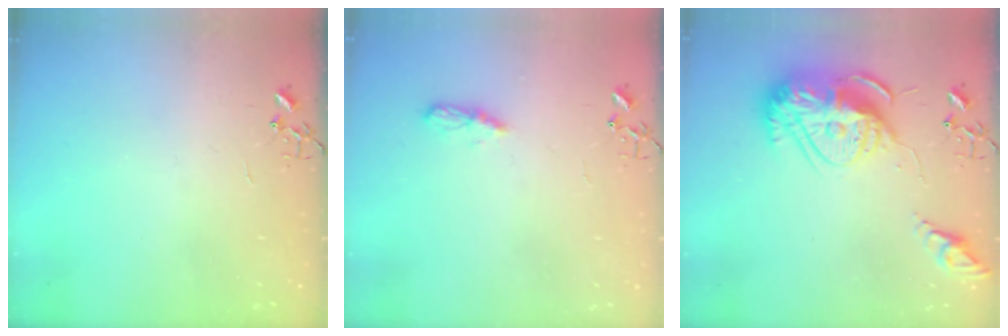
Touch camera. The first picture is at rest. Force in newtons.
{"total": 5.1, "press": 5.1, "slide": 0.5}
{"total": 17.0, "press": 16.9, "slide": 1.5}